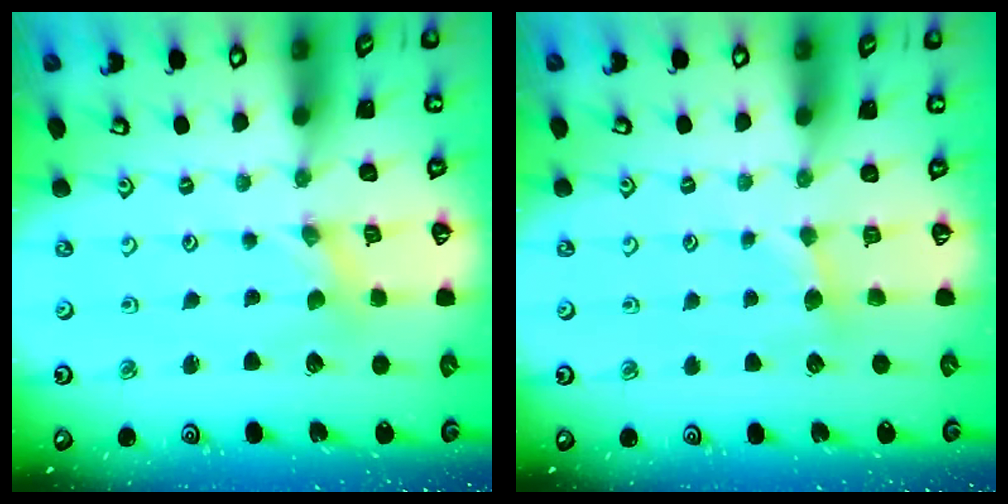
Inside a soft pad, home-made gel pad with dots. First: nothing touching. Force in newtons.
{"total": 2.9, "press": 2.9, "slide": 0.4}